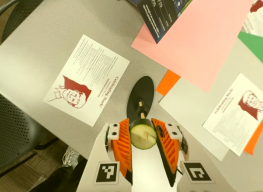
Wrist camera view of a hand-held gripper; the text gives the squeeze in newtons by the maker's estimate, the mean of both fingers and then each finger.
{"total": 12.5, "left": 12.8, "right": 12.2}